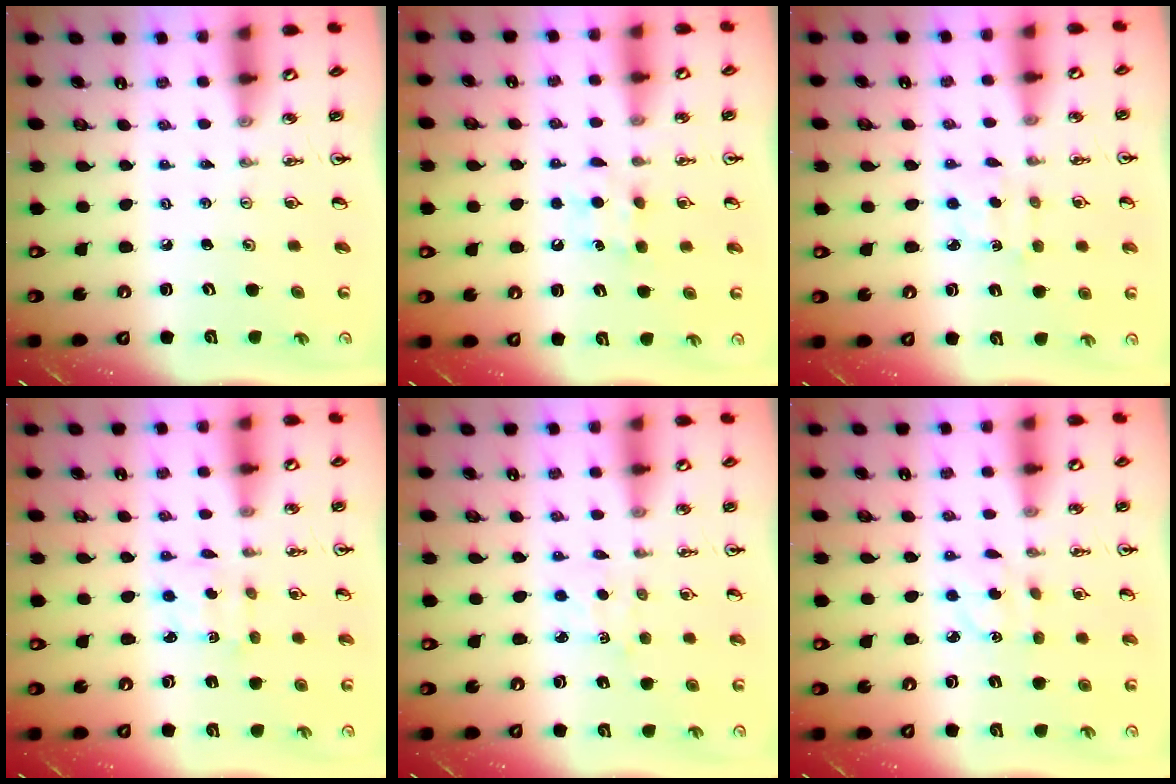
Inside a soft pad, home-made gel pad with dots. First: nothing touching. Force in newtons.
{"total": 6.2, "press": 6.1, "slide": 0.7}
{"total": 3.4, "press": 3.3, "slide": 0.5}
{"total": 2.7, "press": 2.7, "slide": 0.5}
{"total": 2.3, "press": 2.3, "slide": 0.3}
{"total": 3.5, "press": 3.4, "slide": 0.7}